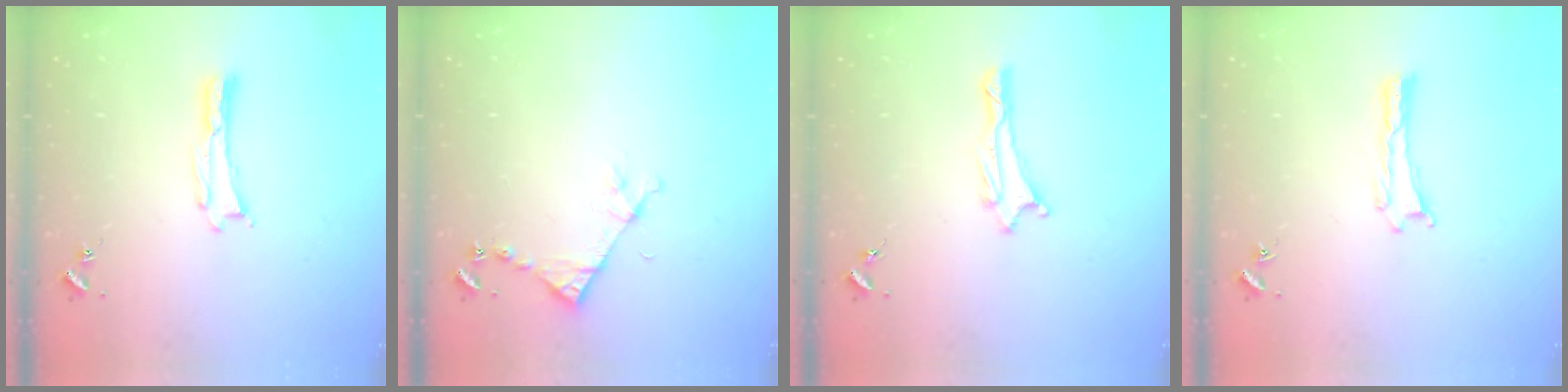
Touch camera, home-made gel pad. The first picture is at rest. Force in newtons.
{"total": 4.5, "press": 4.5, "slide": 0.3}
{"total": 1.0, "press": 1.0, "slide": 0.2}
{"total": 0.0}